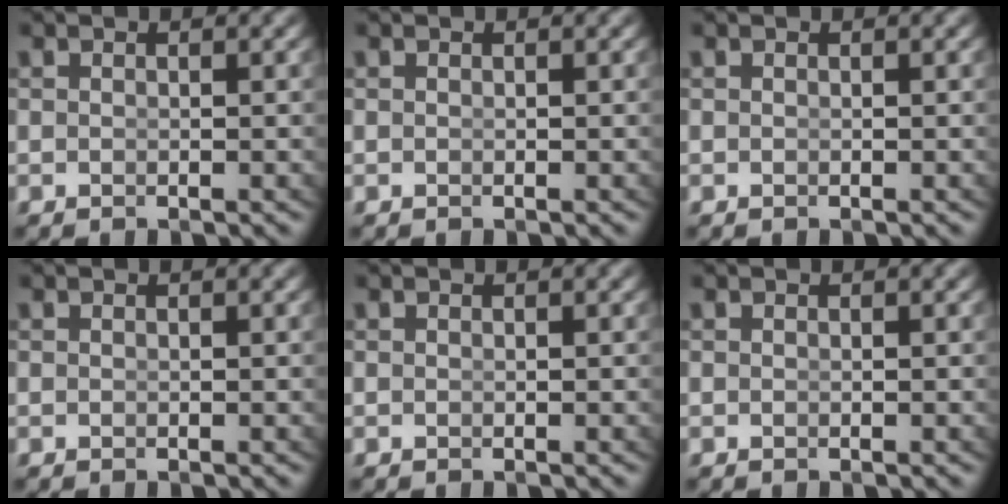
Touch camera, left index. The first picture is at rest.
{"total": 0.0}
{"total": 0.0}
{"total": 0.0}
{"total": 0.0}
{"total": 0.0}